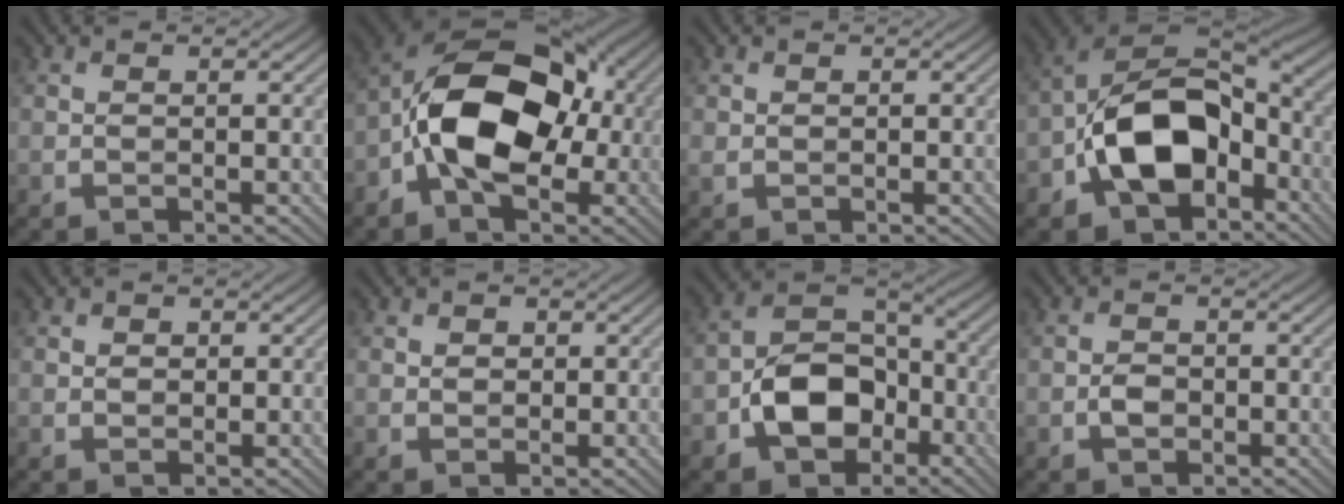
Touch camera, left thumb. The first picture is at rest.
{"total": 14.0, "force": [-2.3, 8.7, 10.7], "torque": [-0.174, 0.017, -0.061]}
{"total": 1.0, "force": [0.3, 0.9, 0.4], "torque": [-0.014, 0.000, 0.007]}
{"total": 14.3, "force": [-4.7, 9.0, 10.0], "torque": [-0.199, -0.008, -0.100]}
{"total": 1.0, "force": [0.2, 0.9, 0.5], "torque": [-0.012, -0.001, 0.001]}
{"total": 1.3, "force": [0.3, 1.1, 0.6], "torque": [-0.016, 0.000, 0.002]}
{"total": 9.9, "force": [-3.9, 6.8, 6.0], "torque": [-0.107, 0.000, -0.081]}
{"total": 2.0, "force": [-1.0, 1.4, 1.2], "torque": [-0.025, 0.000, -0.022]}